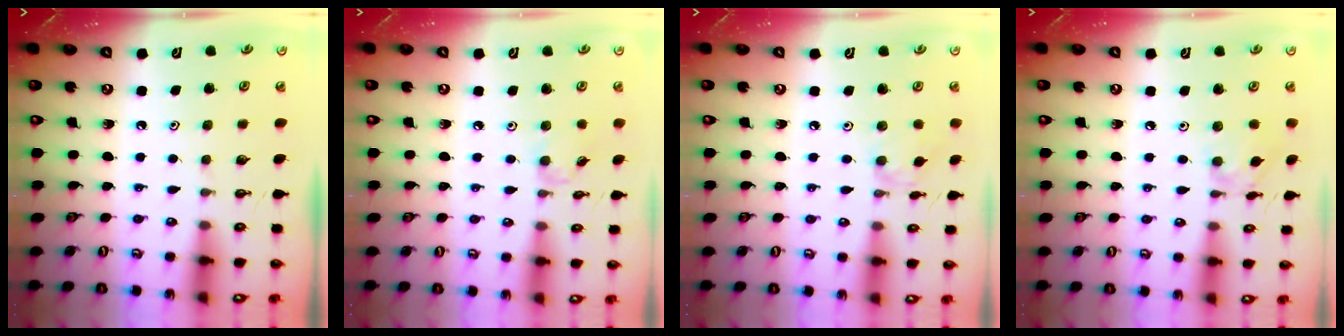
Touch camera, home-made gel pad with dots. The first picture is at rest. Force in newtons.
{"total": 3.1, "press": 3.1, "slide": 0.4}
{"total": 2.4, "press": 2.4, "slide": 0.5}
{"total": 6.2, "press": 6.2, "slide": 0.3}